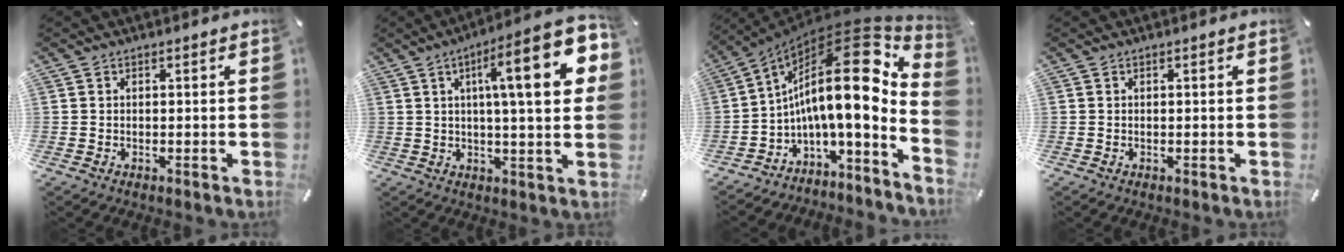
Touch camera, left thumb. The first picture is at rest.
{"total": 19.9, "force": [6.3, 4.1, 18.4], "torque": [-0.273, -0.022, 0.078]}
{"total": 19.3, "force": [5.8, 5.9, 17.4], "torque": [-0.267, -0.074, 0.086]}
{"total": 0.0}